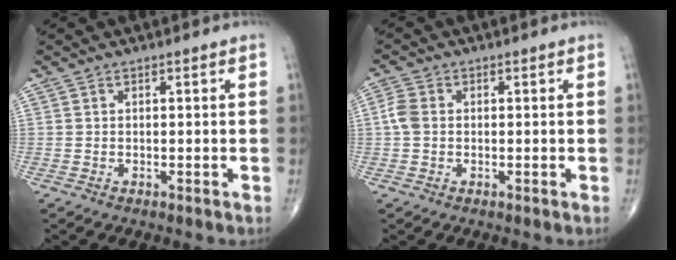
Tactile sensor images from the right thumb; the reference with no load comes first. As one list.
[{"total": 3.2, "force": [0.0, 2.4, 2.1], "torque": [-0.051, 0.007, -0.006]}]